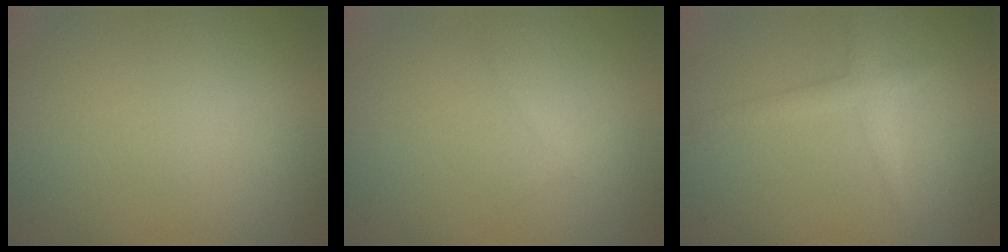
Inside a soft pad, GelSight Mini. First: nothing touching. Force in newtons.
{"total": 0.7, "press": 0.7, "slide": 0.1}
{"total": 1.2, "press": 1.2, "slide": 0.1}